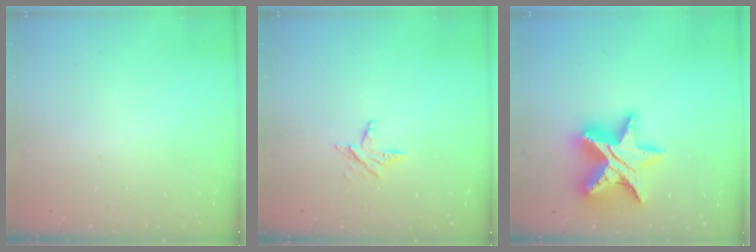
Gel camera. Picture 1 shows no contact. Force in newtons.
{"total": 3.7, "press": 3.7, "slide": 0.5}
{"total": 18.3, "press": 18.3, "slide": 1.3}